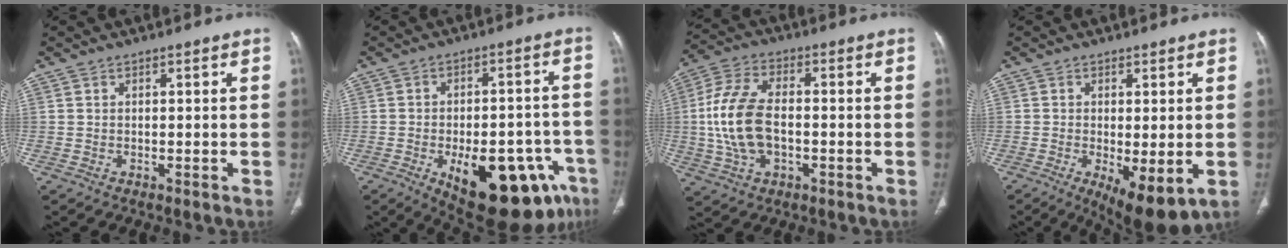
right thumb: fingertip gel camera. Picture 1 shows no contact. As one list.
[{"total": 23.1, "force": [-9.9, 10.7, 17.9], "torque": [-0.179, 0.032, -0.117]}, {"total": 13.4, "force": [-1.0, 7.7, 10.9], "torque": [-0.229, 0.018, -0.019]}, {"total": 10.1, "force": [-3.1, 3.7, 8.8], "torque": [-0.132, -0.019, -0.038]}]